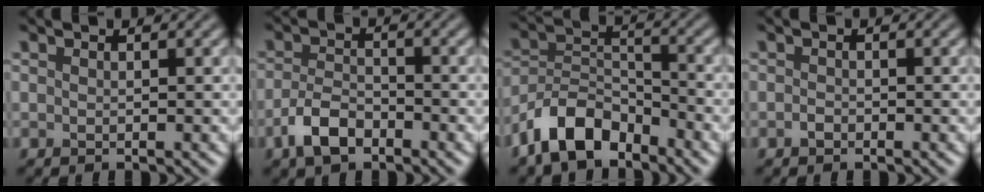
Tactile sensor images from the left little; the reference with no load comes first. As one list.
[{"total": 3.5, "force": [-2.3, 1.7, 2.1], "torque": [-0.041, 0.001, -0.050]}, {"total": 6.6, "force": [-4.9, 3.0, 3.1], "torque": [-0.053, 0.005, -0.104]}, {"total": 0.7, "force": [-0.6, 0.4, 0.3], "torque": [-0.005, -0.001, -0.014]}]